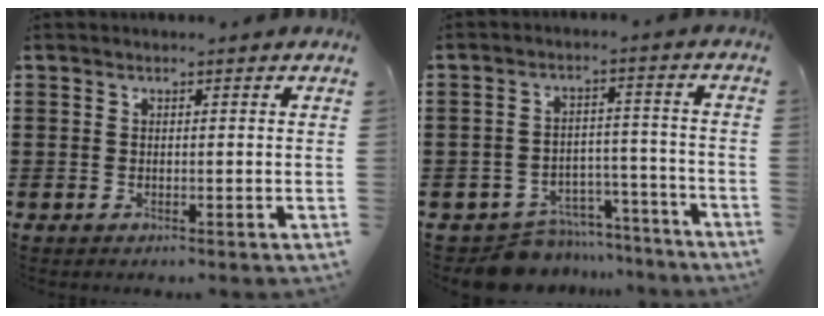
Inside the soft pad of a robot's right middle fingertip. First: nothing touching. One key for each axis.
{"total": 7.6, "fx": -7.2, "fy": 2.1, "fz": 1.0, "tx": -0.015, "ty": 0.029, "tz": -0.138}